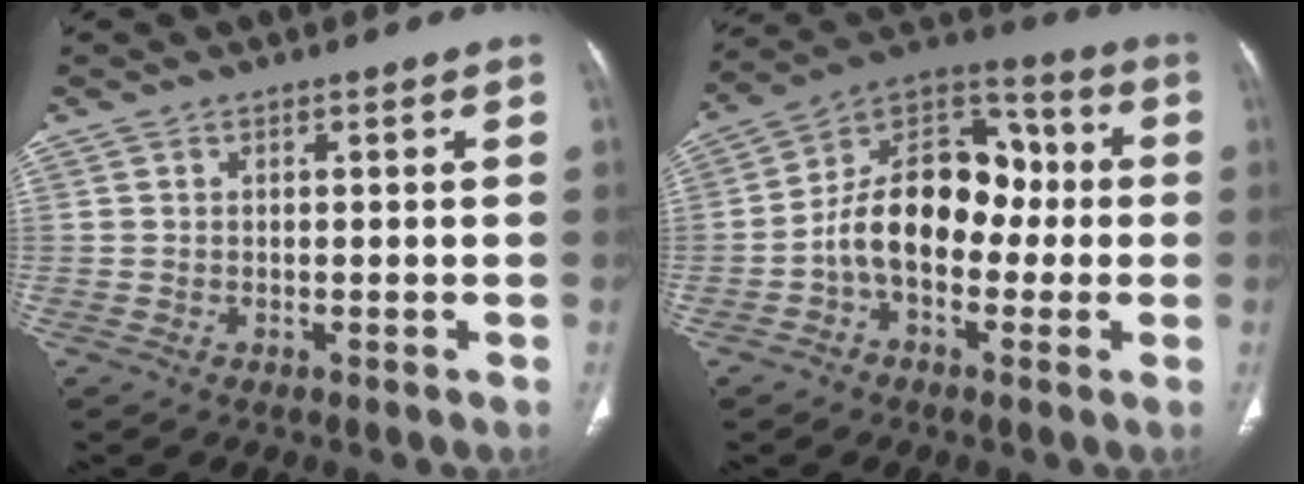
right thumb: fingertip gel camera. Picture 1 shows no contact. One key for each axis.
{"total": 16.2, "fx": -1.9, "fy": 10.8, "fz": 11.9, "tx": -0.160, "ty": 0.048, "tz": -0.044}